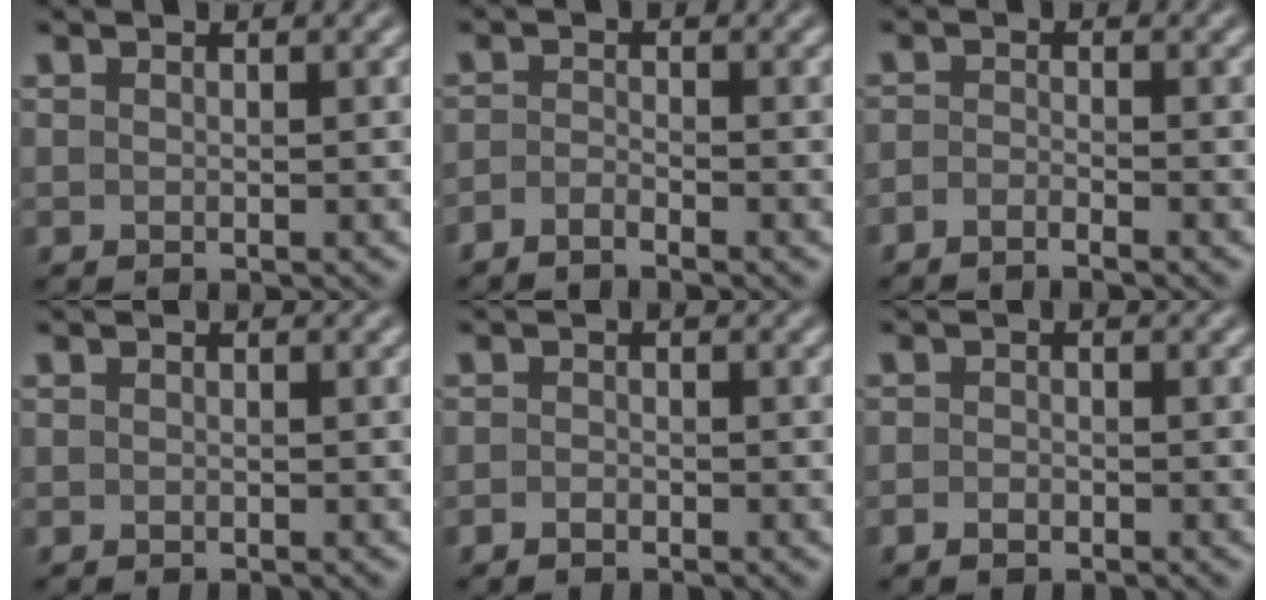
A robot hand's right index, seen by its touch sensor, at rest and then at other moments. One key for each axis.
{"total": 2.1, "fx": -2.1, "fy": -0.2, "fz": 0.2, "tx": -0.001, "ty": -0.011, "tz": -0.036}
{"total": 1.9, "fx": -1.9, "fy": -0.2, "fz": 0.1, "tx": -0.003, "ty": -0.011, "tz": -0.033}
{"total": 0.0}
{"total": 1.0, "fx": -1.0, "fy": -0.1, "fz": 0.0, "tx": 0.001, "ty": -0.009, "tz": -0.015}
{"total": 1.1, "fx": -1.1, "fy": 0.2, "fz": 0.1, "tx": -0.002, "ty": -0.010, "tz": -0.015}